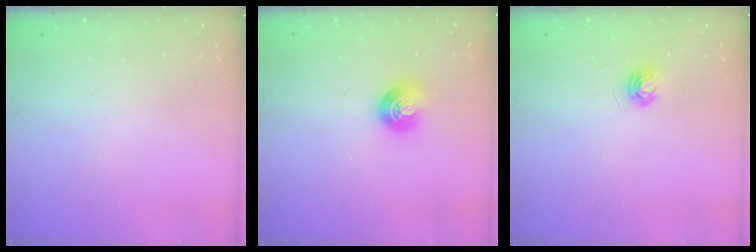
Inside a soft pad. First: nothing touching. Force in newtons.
{"total": 8.1, "press": 8.0, "slide": 1.1}
{"total": 4.4, "press": 4.4, "slide": 0.5}